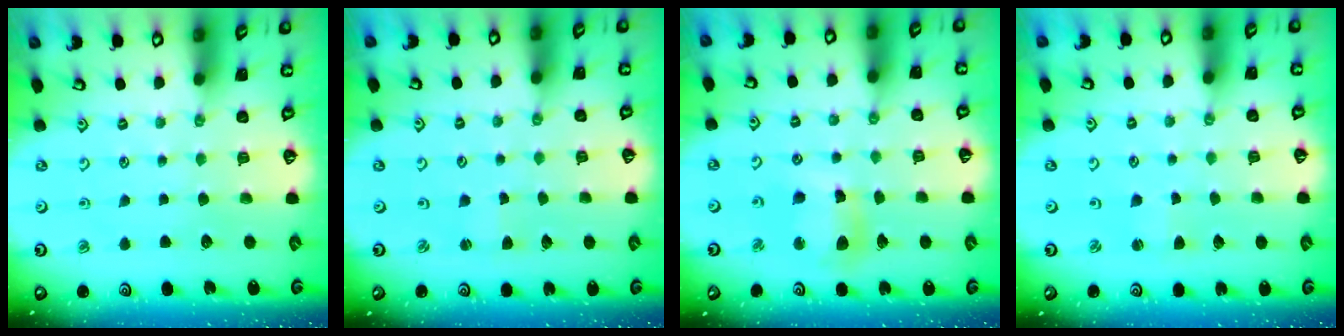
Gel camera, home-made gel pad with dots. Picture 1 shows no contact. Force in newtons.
{"total": 1.4, "press": 1.4, "slide": 0.3}
{"total": 10.5, "press": 10.5, "slide": 1.3}
{"total": 0.9, "press": 0.8, "slide": 0.1}